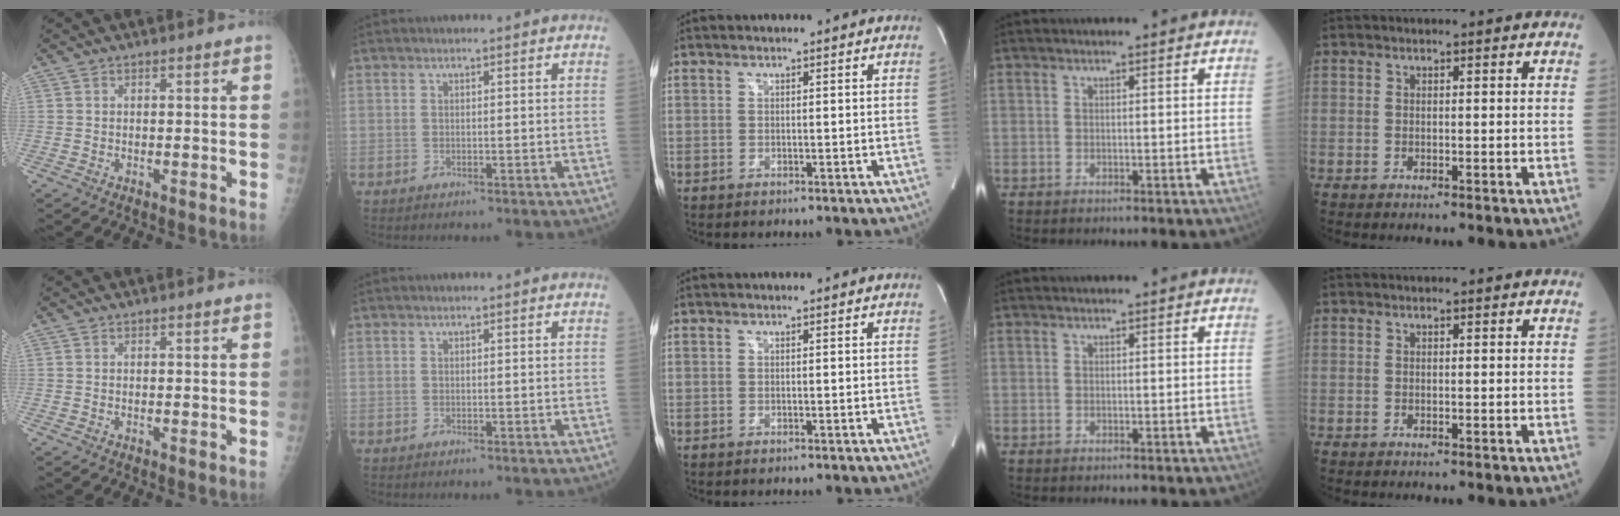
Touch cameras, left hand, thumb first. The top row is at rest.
{}